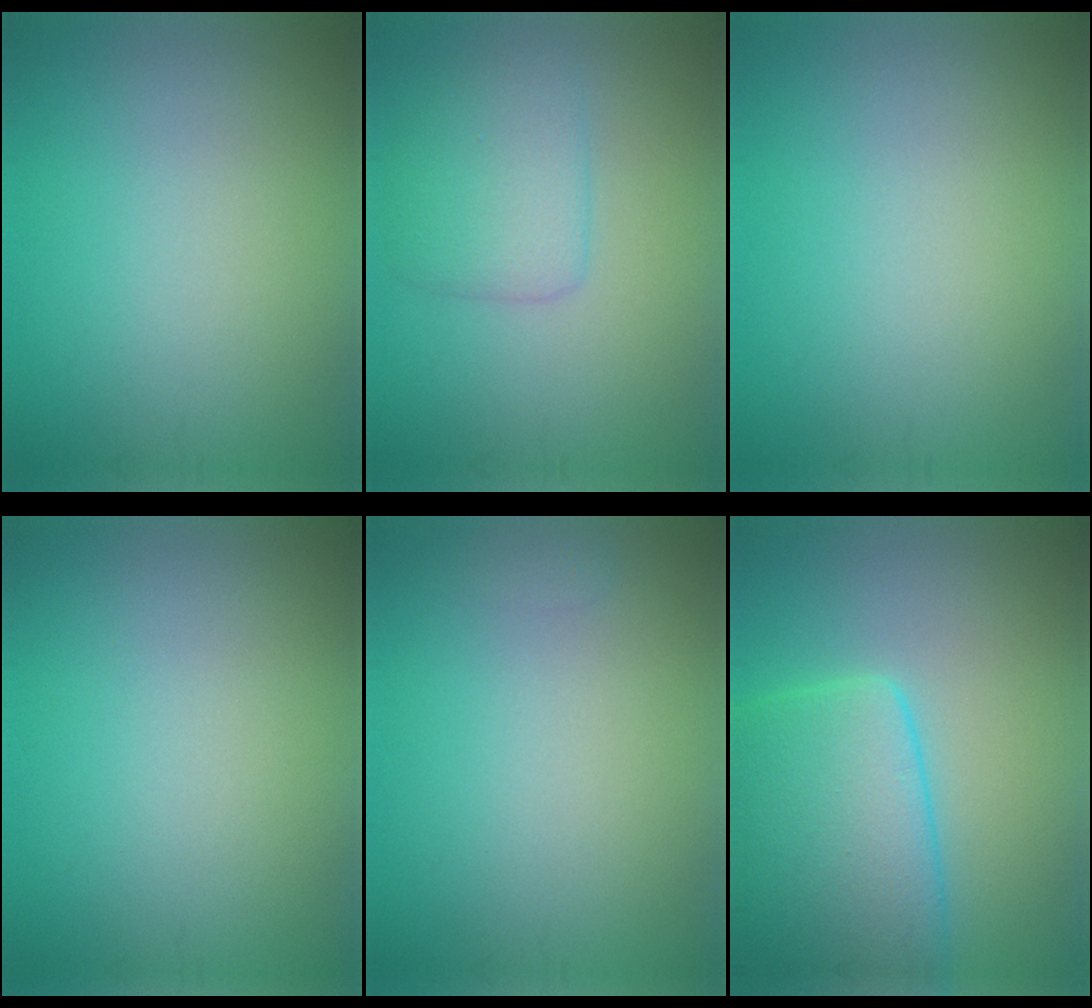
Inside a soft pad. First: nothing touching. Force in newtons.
{"total": 3.5, "press": 3.5, "slide": 0.1}
{"total": 0.0}
{"total": 0.0}
{"total": 0.6, "press": 0.6, "slide": 0.1}
{"total": 8.5, "press": 8.5, "slide": 0.5}